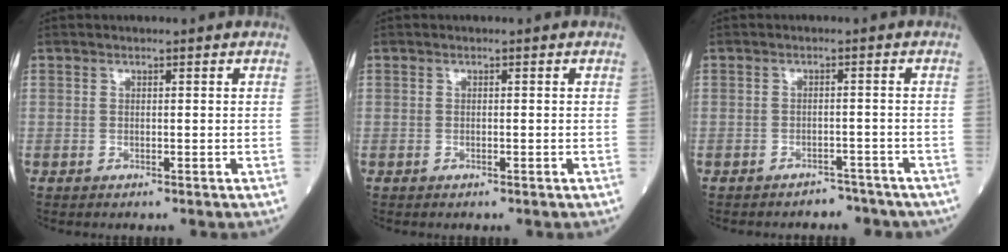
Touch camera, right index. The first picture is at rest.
{"total": 0.0}
{"total": 4.7, "force": [-4.2, 2.1, 0.3], "torque": [0.003, 0.010, -0.050]}